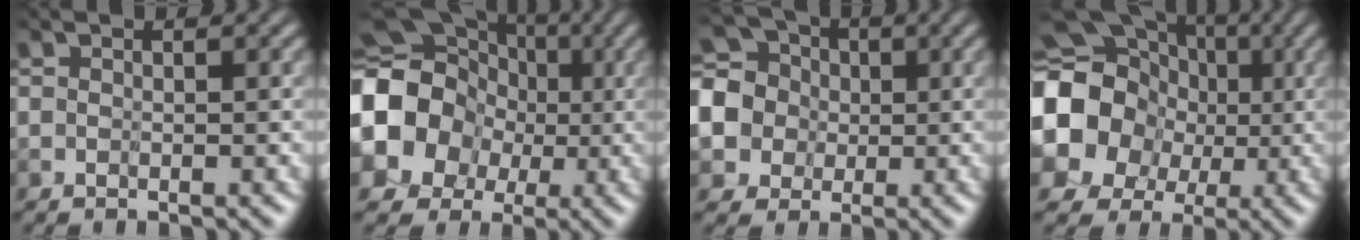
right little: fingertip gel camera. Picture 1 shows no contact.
{"total": 12.2, "force": [-0.9, 11.2, 4.8], "torque": [-0.130, -0.007, -0.046]}
{"total": 5.8, "force": [0.5, 5.4, 1.9], "torque": [-0.072, 0.001, -0.016]}
{"total": 15.2, "force": [0.9, 14.1, 5.5], "torque": [-0.161, 0.007, -0.014]}